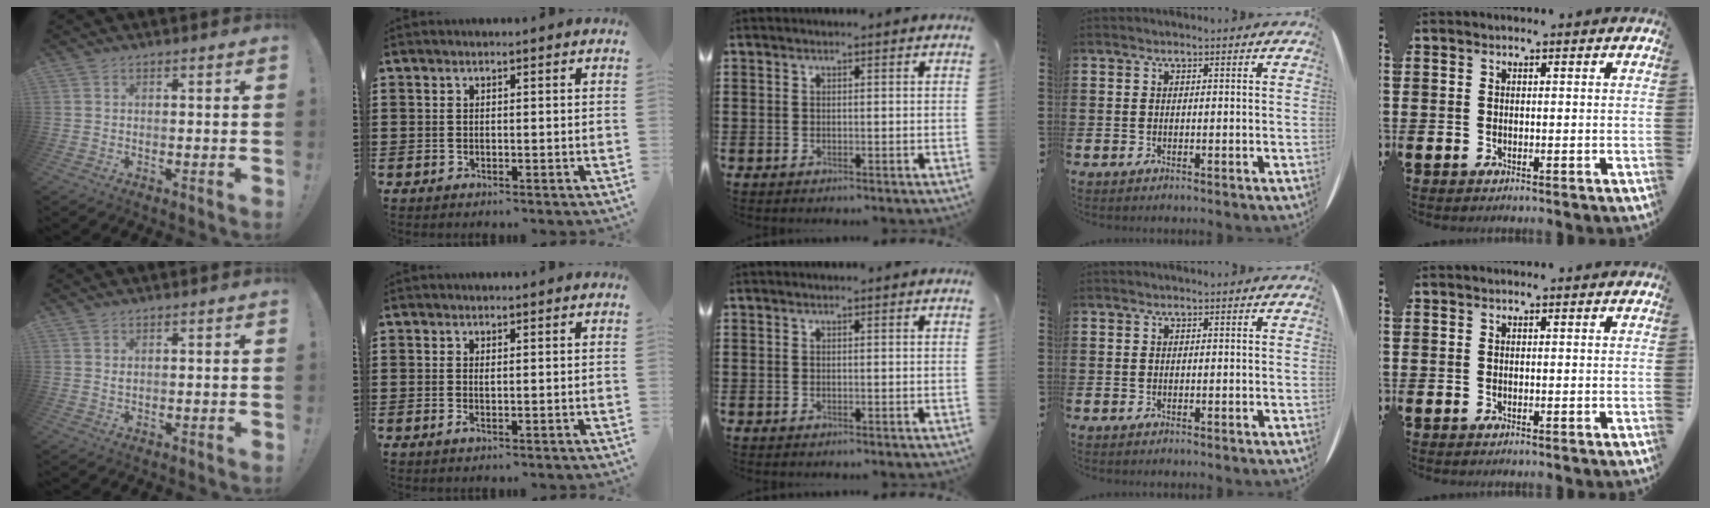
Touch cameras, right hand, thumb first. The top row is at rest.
{"thumb": {"total": 0.9, "force": [0.6, 0.4, 0.5], "torque": [-0.005, -0.003, 0.012]}, "index": {"total": 0.7, "force": [0.0, -0.1, 0.7], "torque": [-0.014, -0.007, 0.002]}}